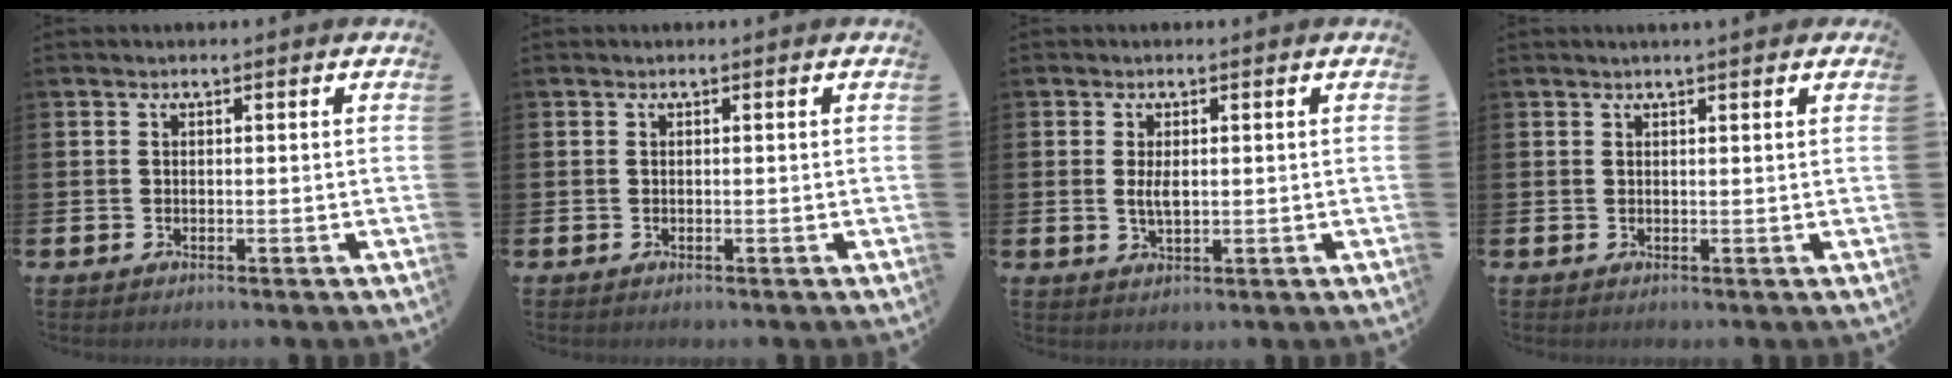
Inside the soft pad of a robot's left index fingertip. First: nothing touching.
{"total": 0.0}
{"total": 2.5, "force": [0.5, 1.1, 2.2], "torque": [-0.032, -0.001, 0.004]}
{"total": 1.2, "force": [1.1, 0.0, 0.5], "torque": [-0.001, -0.001, 0.018]}